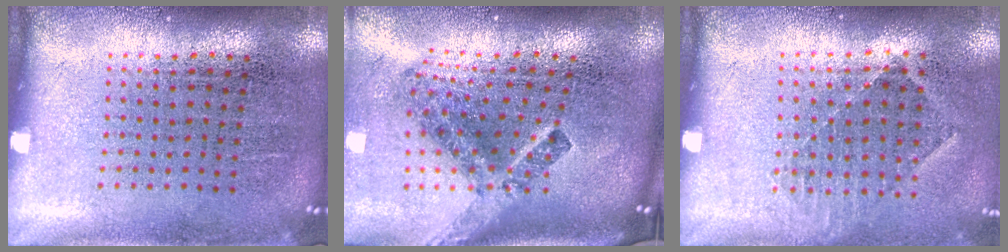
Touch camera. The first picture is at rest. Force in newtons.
{"total": 3.0, "press": 1.7, "slide": 2.5}
{"total": 0.9, "press": 0.8, "slide": 0.3}